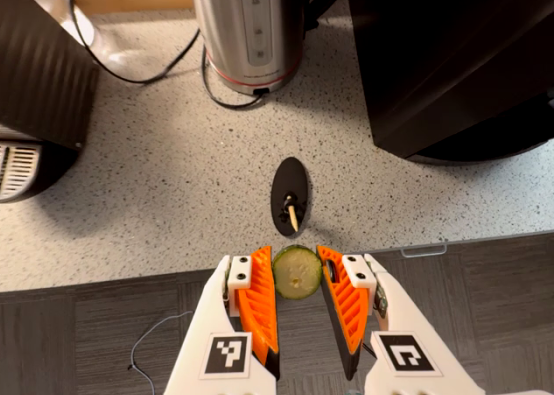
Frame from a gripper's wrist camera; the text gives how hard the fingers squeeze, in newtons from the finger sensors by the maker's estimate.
{"total": 7.7, "left": 7.5, "right": 7.9}